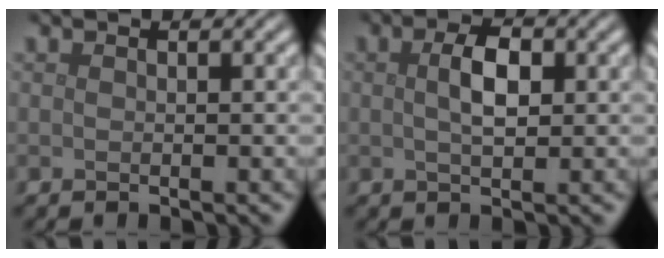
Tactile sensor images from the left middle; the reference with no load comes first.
{"total": 2.9, "force": [0.5, 1.4, 2.5], "torque": [-0.050, 0.003, 0.008]}